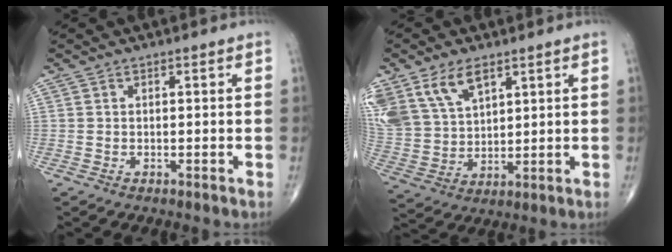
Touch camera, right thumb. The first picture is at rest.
{"total": 13.6, "force": [7.7, 7.9, 7.9], "torque": [-0.156, -0.014, 0.164]}